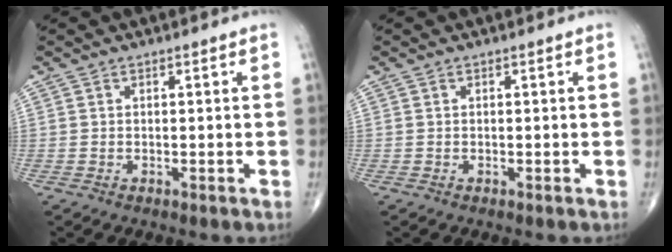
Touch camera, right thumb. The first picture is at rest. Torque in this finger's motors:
{"motor_torque": [0.04, -0.01, 0.27, 0.22, 0.01]}